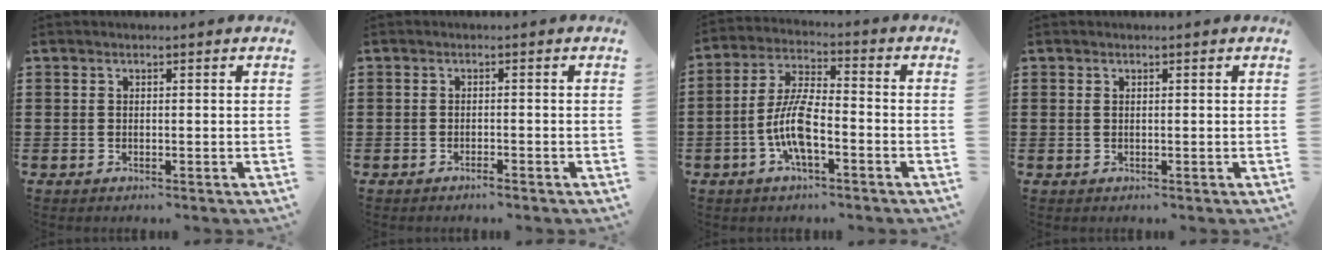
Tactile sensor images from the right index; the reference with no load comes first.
{"total": 0.9, "force": [-0.8, 0.0, 0.4], "torque": [-0.010, -0.002, -0.014]}
{"total": 8.2, "force": [-2.8, 2.4, 7.3], "torque": [-0.169, -0.009, -0.061]}
{"total": 0.5, "force": [0.2, 0.3, 0.4], "torque": [-0.010, 0.001, 0.003]}